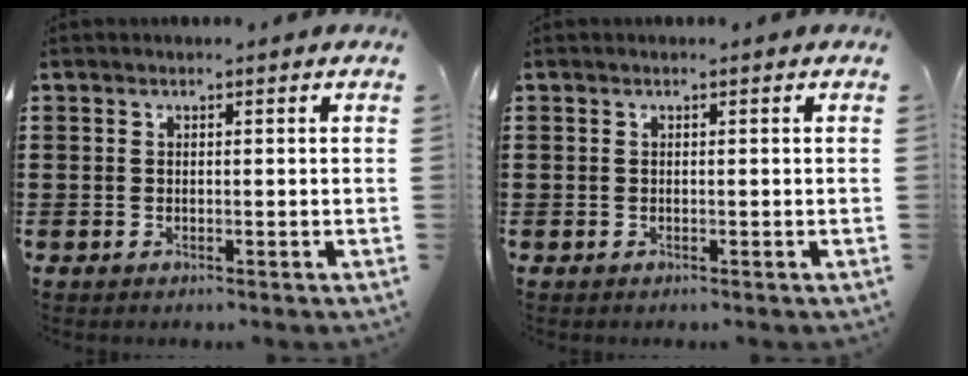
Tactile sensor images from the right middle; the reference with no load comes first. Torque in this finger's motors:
{"motor_torque": [0.12, -0.02, 0.00, 0.00]}